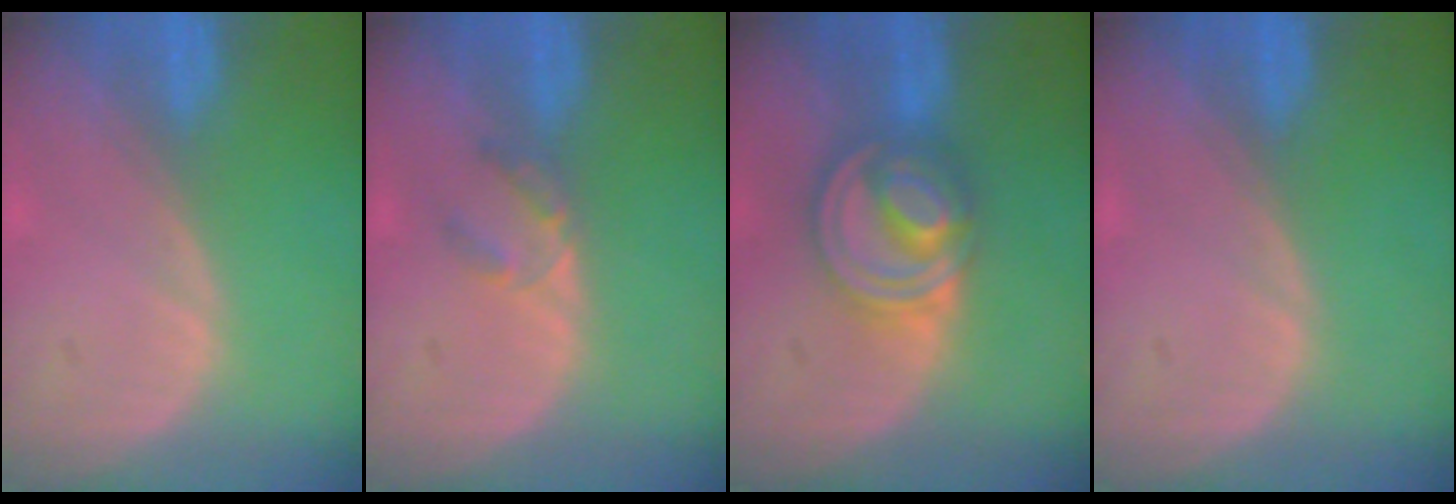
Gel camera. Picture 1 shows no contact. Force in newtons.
{"total": 2.5, "press": 2.3, "slide": 1.0}
{"total": 8.1, "press": 6.9, "slide": 4.2}
{"total": 0.0}